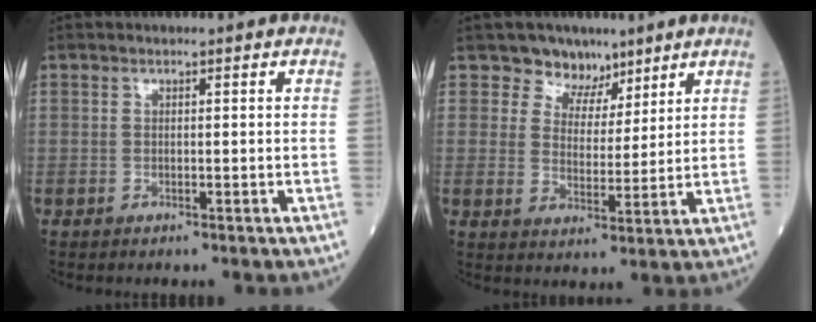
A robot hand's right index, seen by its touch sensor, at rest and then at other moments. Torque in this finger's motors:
{"motor_torque": [0.02, 0.03, 0.01, 0.00]}